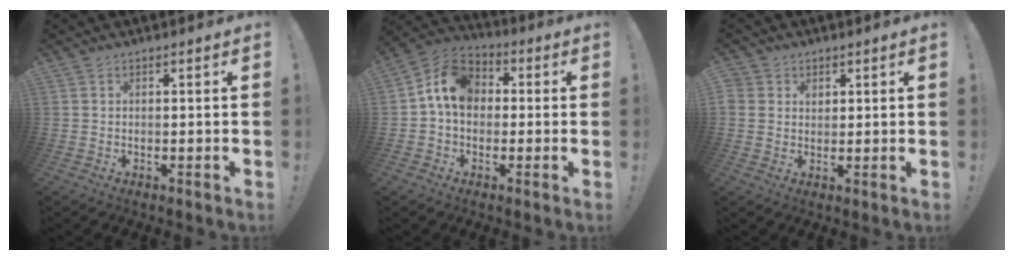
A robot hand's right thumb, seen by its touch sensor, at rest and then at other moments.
{"total": 11.6, "force": [1.7, 8.8, 7.3], "torque": [-0.124, 0.019, 0.039]}
{"total": 3.5, "force": [1.6, 3.0, 0.7], "torque": [-0.009, -0.004, 0.030]}